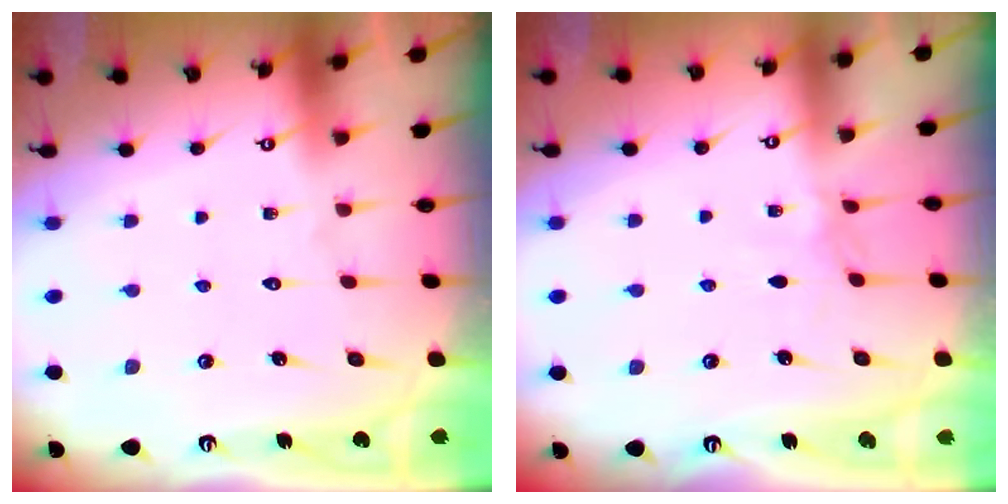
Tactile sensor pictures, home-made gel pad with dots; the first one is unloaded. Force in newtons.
{"total": 2.9, "press": 2.9, "slide": 0.5}